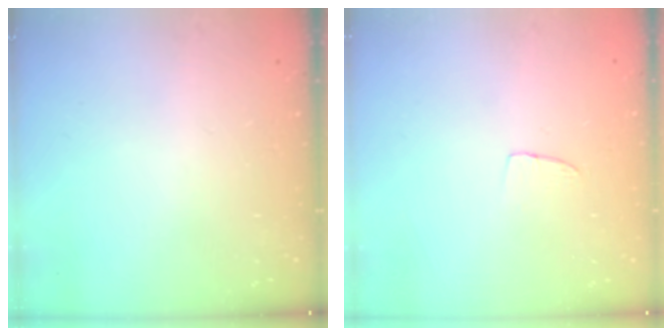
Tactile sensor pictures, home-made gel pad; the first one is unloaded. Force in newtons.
{"total": 3.2, "press": 3.2, "slide": 0.2}